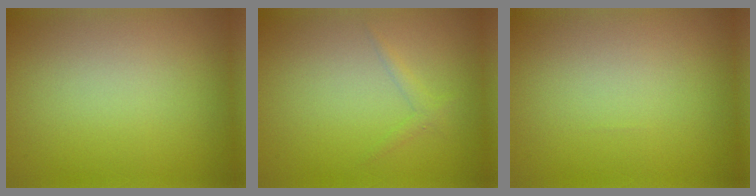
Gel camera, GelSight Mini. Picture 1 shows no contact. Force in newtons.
{"total": 0.9, "press": 0.9, "slide": 0.0}
{"total": 0.0}